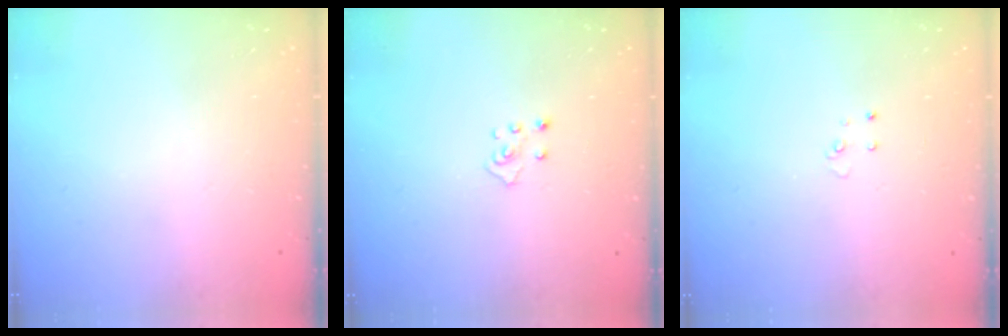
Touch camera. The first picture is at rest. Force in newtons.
{"total": 2.7, "press": 2.7, "slide": 0.2}
{"total": 2.7, "press": 2.7, "slide": 0.2}